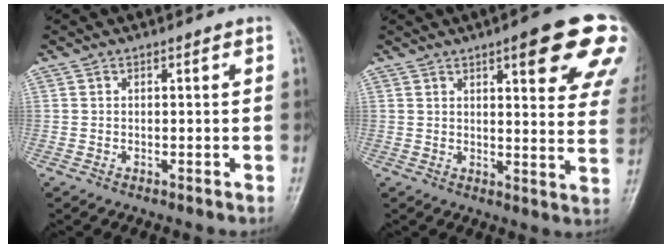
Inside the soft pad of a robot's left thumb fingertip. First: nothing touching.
{"total": 18.5, "force": [9.7, 4.5, 15.1], "torque": [-0.163, -0.031, 0.114]}